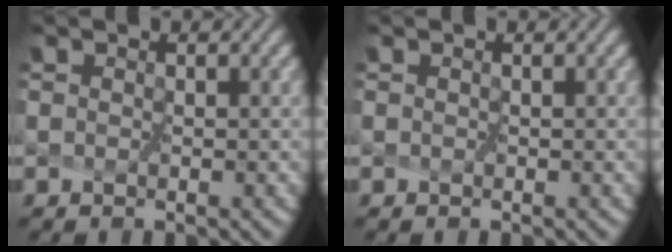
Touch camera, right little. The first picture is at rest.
{"total": 0.0}